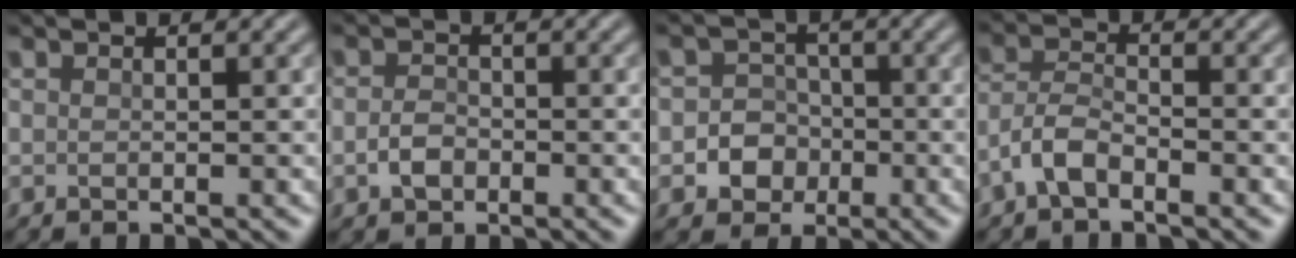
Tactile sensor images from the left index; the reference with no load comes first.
{"total": 1.6, "force": [-0.5, 1.3, 0.8], "torque": [-0.018, 0.007, -0.014]}
{"total": 4.4, "force": [-1.0, 4.1, 0.9], "torque": [0.012, 0.016, -0.036]}
{"total": 2.9, "force": [-1.8, 1.3, 1.9], "torque": [-0.042, 0.012, -0.047]}